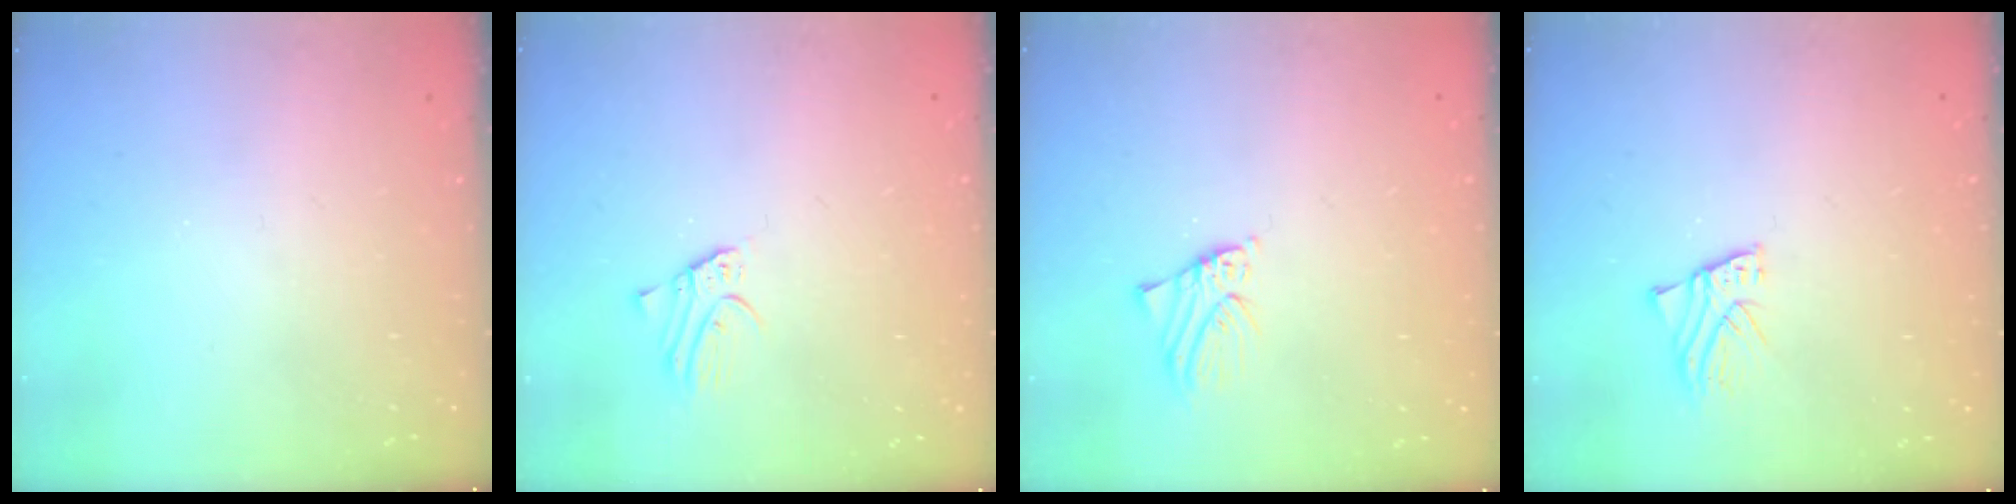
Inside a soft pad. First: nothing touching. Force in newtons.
{"total": 2.3, "press": 2.3, "slide": 0.2}
{"total": 1.6, "press": 1.6, "slide": 0.1}
{"total": 1.5, "press": 1.5, "slide": 0.2}